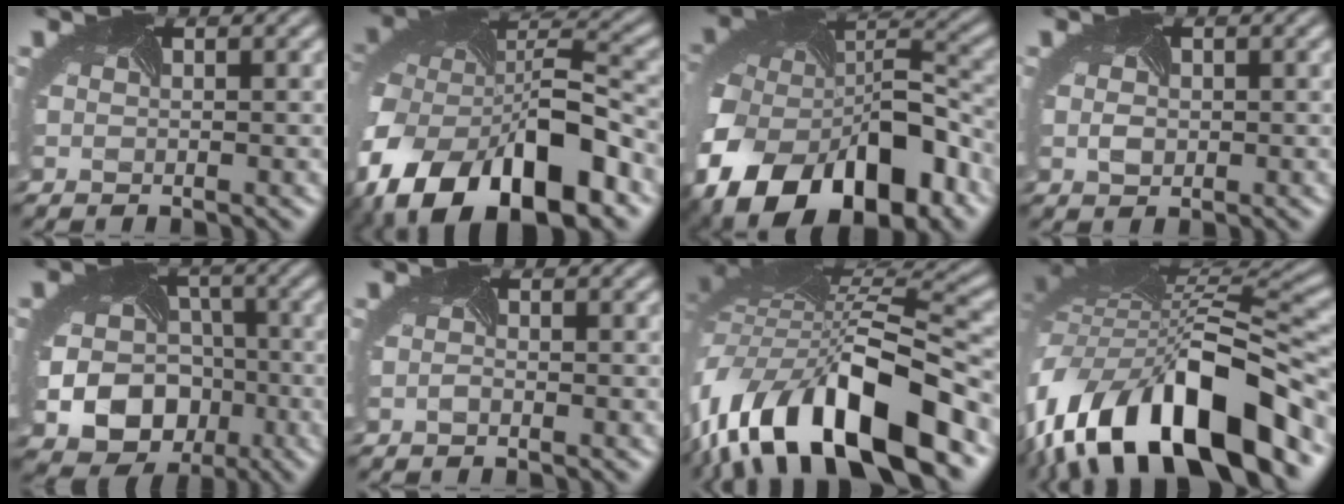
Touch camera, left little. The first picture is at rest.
{"total": 15.4, "force": [-9.5, 7.6, 9.5], "torque": [-0.195, -0.015, -0.161]}
{"total": 14.8, "force": [-7.9, 8.5, 9.1], "torque": [-0.168, -0.020, -0.129]}
{"total": 1.1, "force": [-0.2, 0.9, 0.6], "torque": [-0.018, -0.002, 0.000]}
{"total": 13.1, "force": [-4.6, 11.2, 5.0], "torque": [-0.086, -0.047, -0.077]}
{"total": 0.7, "force": [-0.7, -0.1, 0.1], "torque": [-0.008, -0.005, -0.011]}
{"total": 15.3, "force": [-7.2, 6.2, 12.0], "torque": [-0.213, 0.016, -0.125]}
{"total": 15.7, "force": [-7.3, 6.4, 12.3], "torque": [-0.207, 0.020, -0.127]}